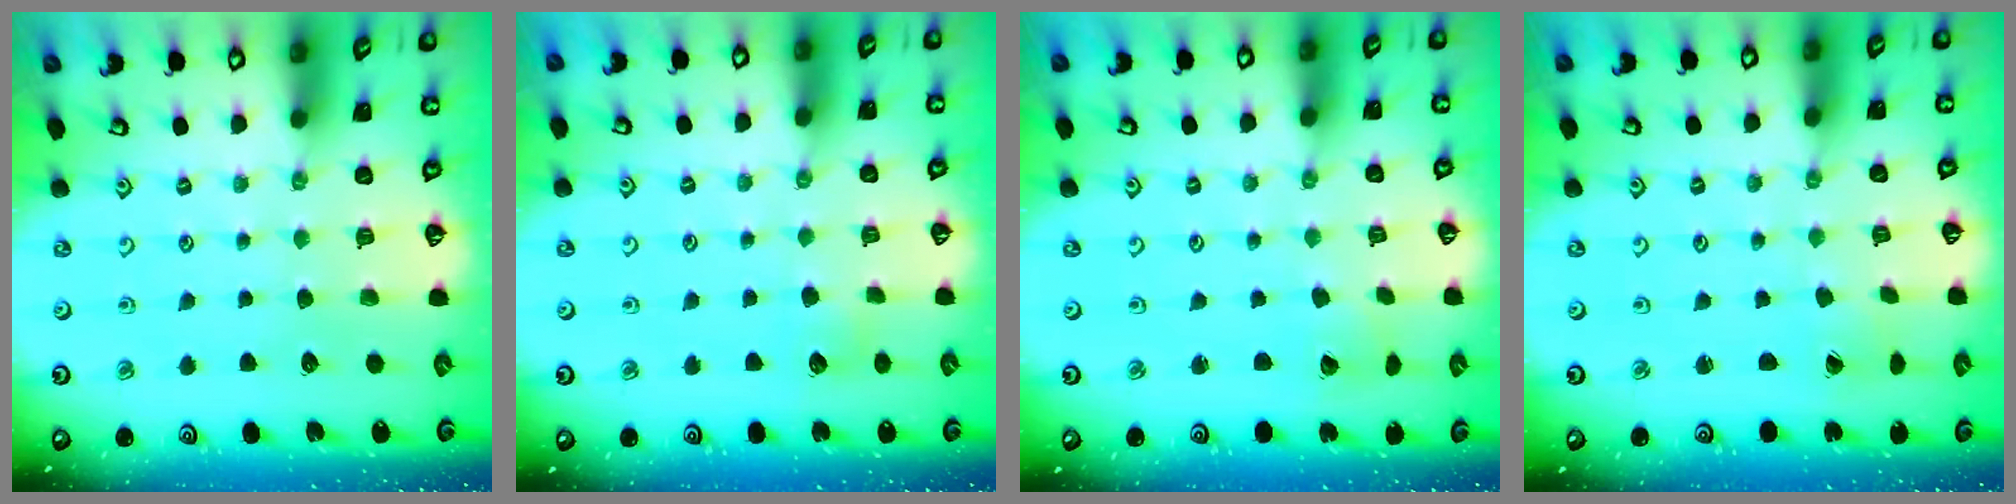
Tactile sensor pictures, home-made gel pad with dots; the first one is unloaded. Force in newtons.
{"total": 3.4, "press": 3.4, "slide": 0.4}
{"total": 2.1, "press": 2.1, "slide": 0.3}
{"total": 0.8, "press": 0.8, "slide": 0.0}